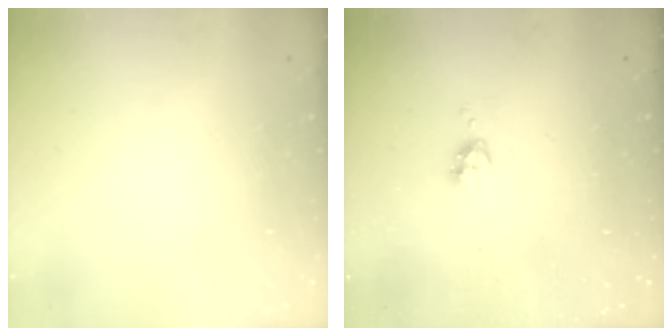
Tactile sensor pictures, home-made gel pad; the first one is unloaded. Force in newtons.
{"total": 5.4, "press": 5.3, "slide": 0.7}